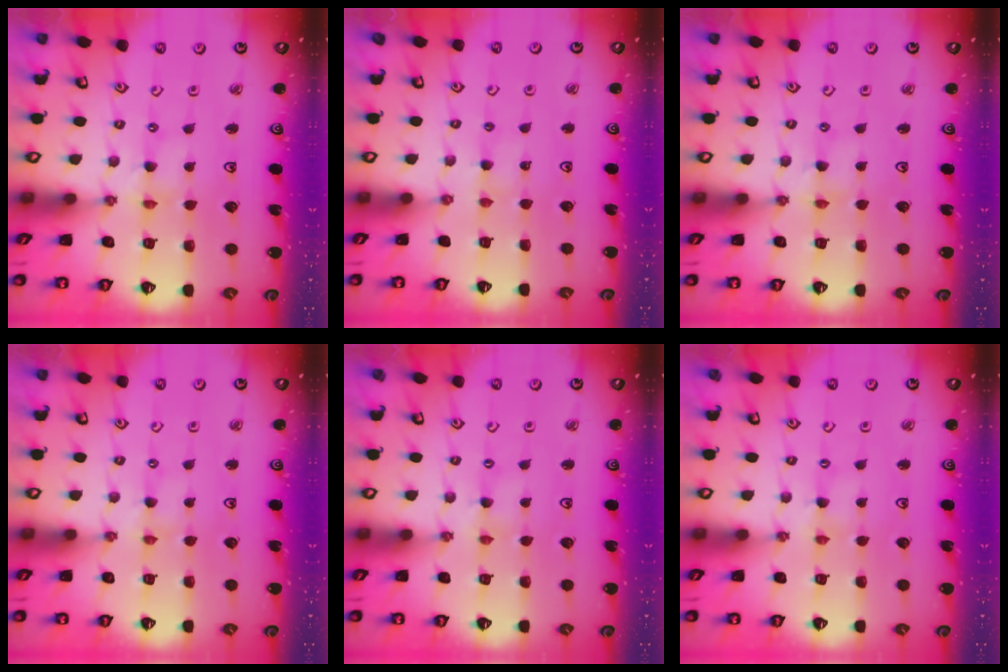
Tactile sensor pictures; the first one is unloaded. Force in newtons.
{"total": 1.9, "press": 1.8, "slide": 0.3}
{"total": 1.3, "press": 1.3, "slide": 0.2}
{"total": 0.0}
{"total": 0.0}
{"total": 0.0}